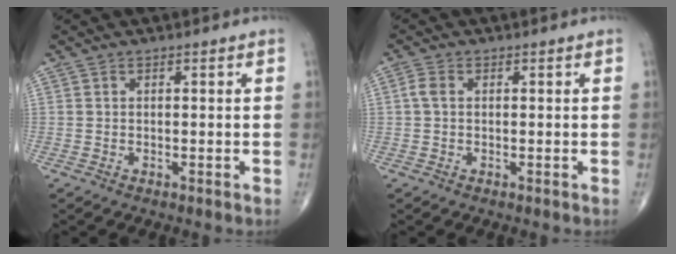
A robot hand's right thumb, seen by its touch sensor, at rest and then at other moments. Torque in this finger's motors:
{"motor_torque": [0.00, 0.00, 0.02, 0.00, 0.00]}